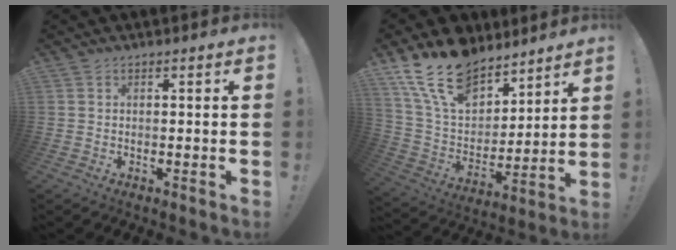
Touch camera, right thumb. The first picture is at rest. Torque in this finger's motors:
{"motor_torque": [1.20, 1.80, 0.58, 0.52, 0.07]}